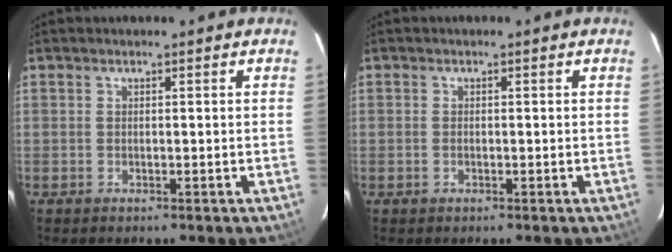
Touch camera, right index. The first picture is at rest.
{"total": 0.7, "force": [-0.3, 0.5, 0.5], "torque": [-0.009, 0.000, -0.006]}